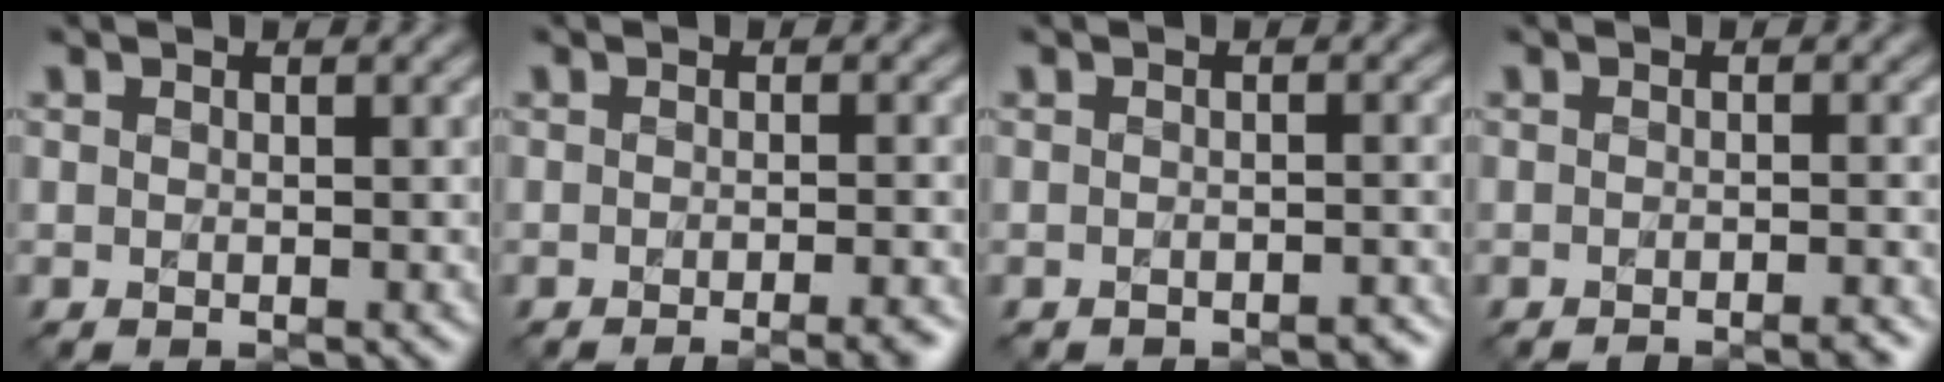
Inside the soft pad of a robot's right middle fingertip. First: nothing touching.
{"total": 3.8, "force": [-2.5, 0.9, 2.8], "torque": [-0.024, 0.007, -0.030]}
{"total": 1.4, "force": [-1.2, 0.5, 0.4], "torque": [-0.005, 0.001, -0.015]}
{"total": 2.0, "force": [-1.7, 0.3, 1.1], "torque": [-0.003, 0.000, -0.026]}